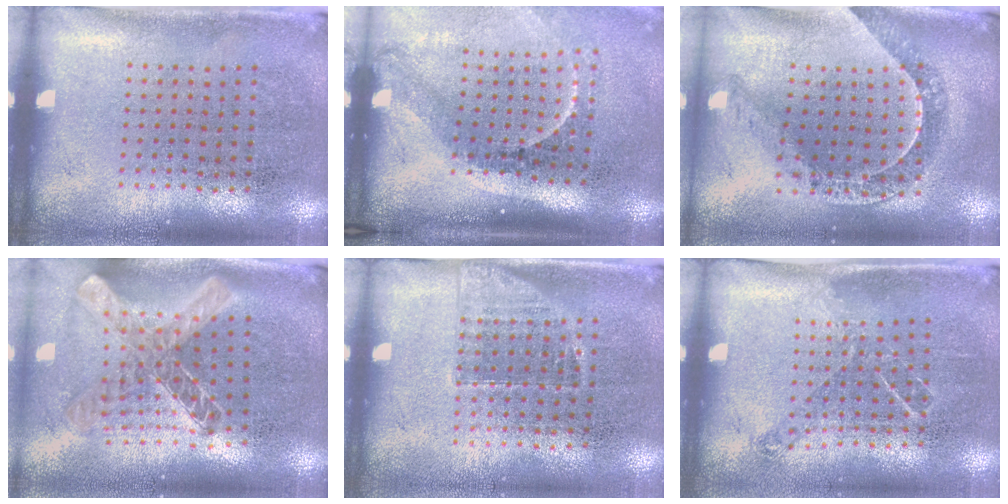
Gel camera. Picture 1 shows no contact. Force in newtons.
{"total": 2.2, "press": 1.4, "slide": 1.6}
{"total": 1.2, "press": 1.2, "slide": 0.2}
{"total": 1.6, "press": 1.4, "slide": 0.8}
{"total": 1.2, "press": 1.0, "slide": 0.8}
{"total": 0.8, "press": 0.8, "slide": 0.2}